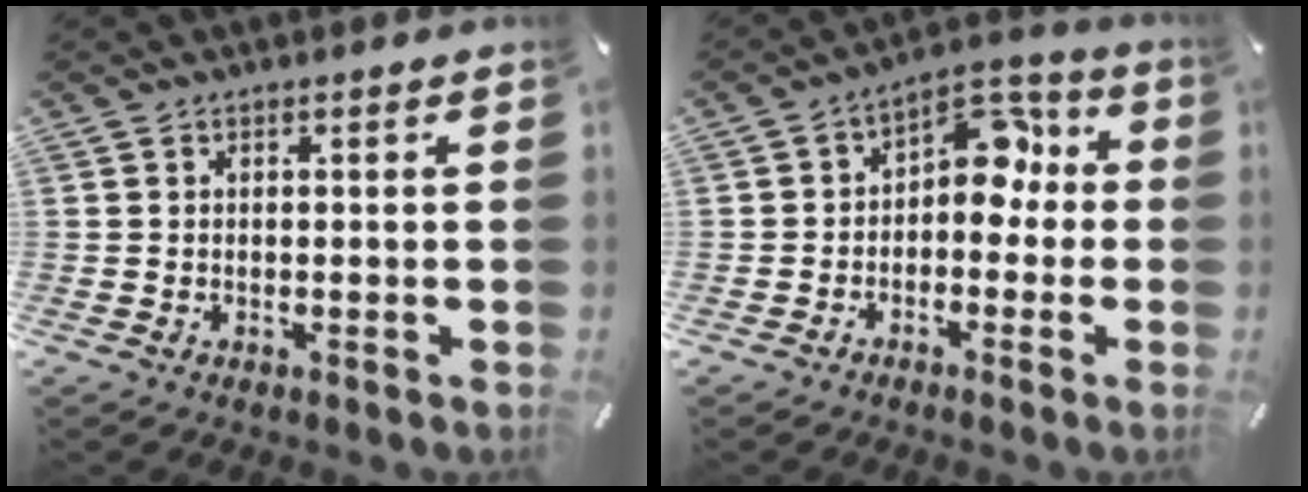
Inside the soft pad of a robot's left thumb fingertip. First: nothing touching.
{"total": 9.5, "force": [0.9, 6.9, 6.5], "torque": [-0.083, 0.004, 0.011]}